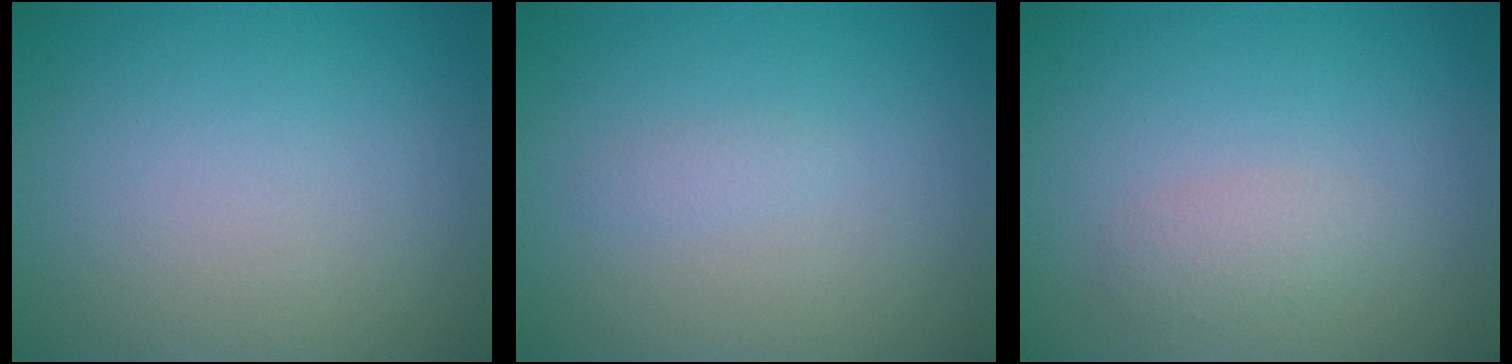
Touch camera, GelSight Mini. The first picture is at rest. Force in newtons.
{"total": 0.6, "press": 0.6, "slide": 0.0}
{"total": 1.5, "press": 1.5, "slide": 0.1}